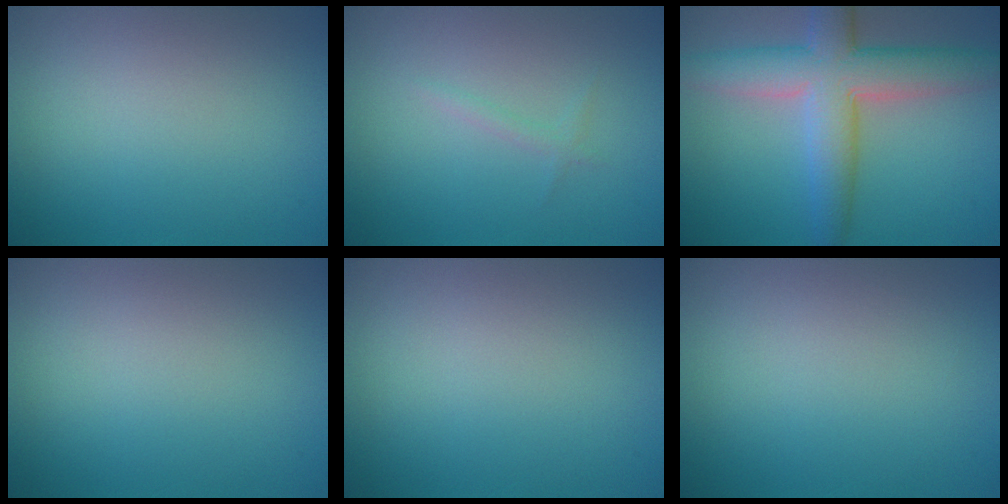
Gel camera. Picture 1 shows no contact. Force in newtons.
{"total": 0.7, "press": 0.7, "slide": 0.1}
{"total": 7.3, "press": 7.3, "slide": 0.3}
{"total": 0.0}
{"total": 0.0}
{"total": 0.0}